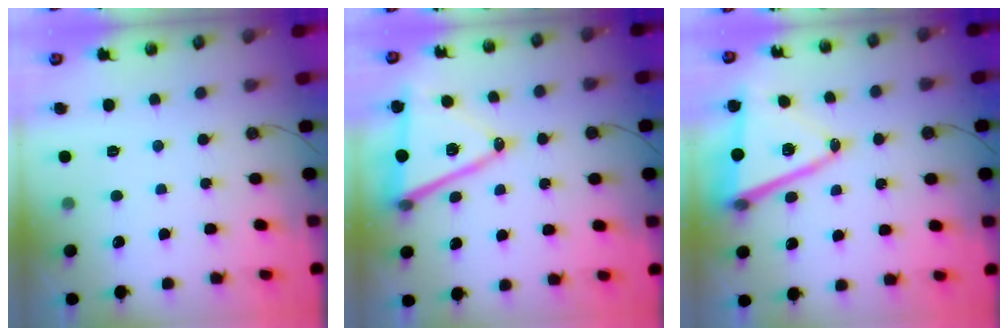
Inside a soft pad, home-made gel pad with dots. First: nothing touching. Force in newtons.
{"total": 14.7, "press": 14.2, "slide": 3.8}
{"total": 14.6, "press": 14.2, "slide": 3.4}